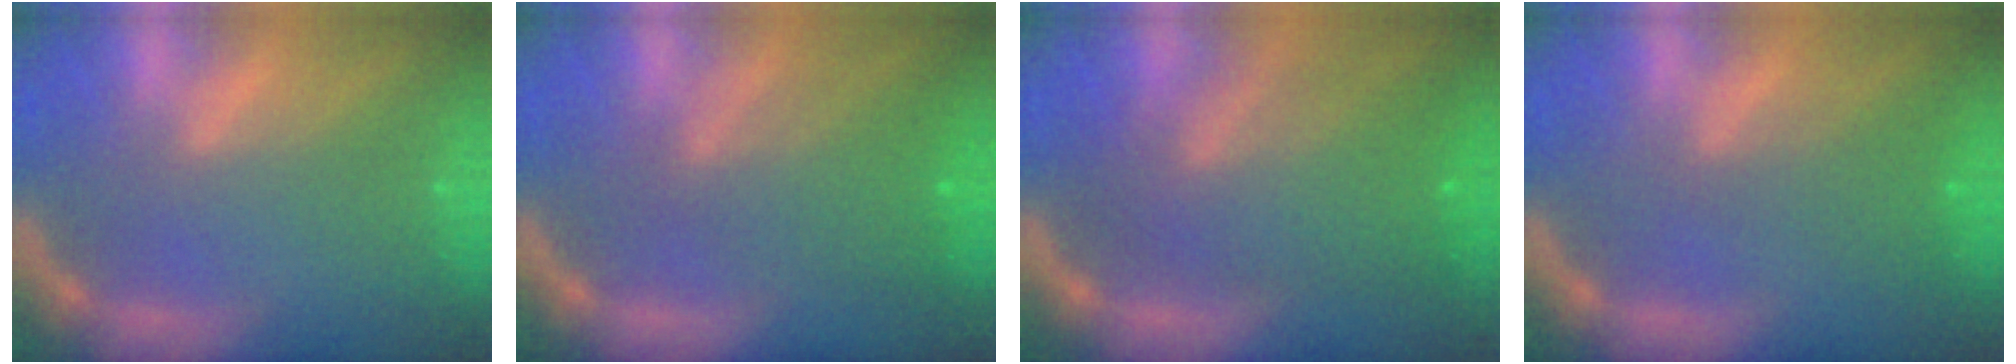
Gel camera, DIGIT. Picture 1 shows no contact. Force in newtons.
{"total": 5.1}
{"total": 8.5}
{"total": 2.4}